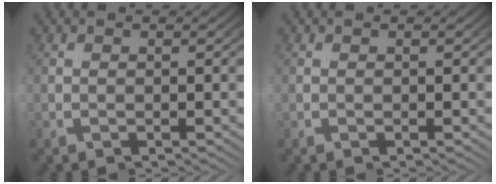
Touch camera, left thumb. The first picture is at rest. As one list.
[{"total": 0.0}]